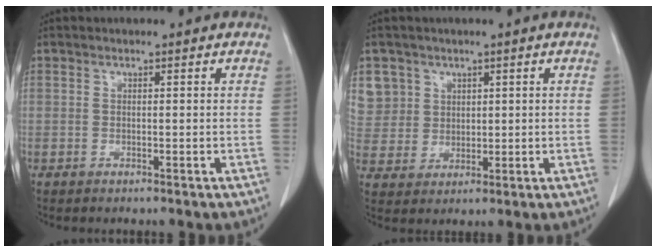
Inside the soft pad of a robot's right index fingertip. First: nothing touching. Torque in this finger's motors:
{"motor_torque": [-0.24, 0.24, -0.04, 0.00]}